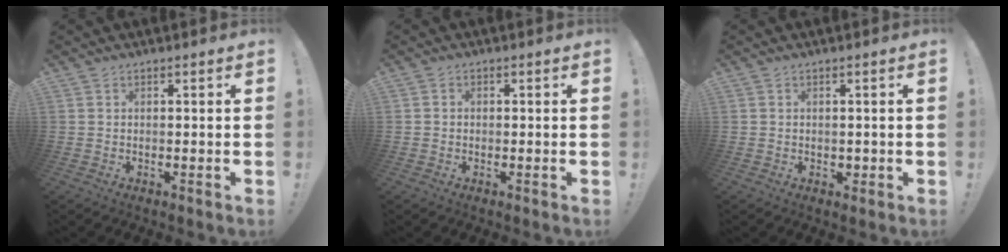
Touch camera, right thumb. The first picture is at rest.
{"total": 0.9, "force": [-0.4, 0.7, 0.2], "torque": [-0.004, 0.004, -0.007]}
{"total": 1.2, "force": [0.2, 1.1, 0.4], "torque": [0.001, 0.000, 0.002]}